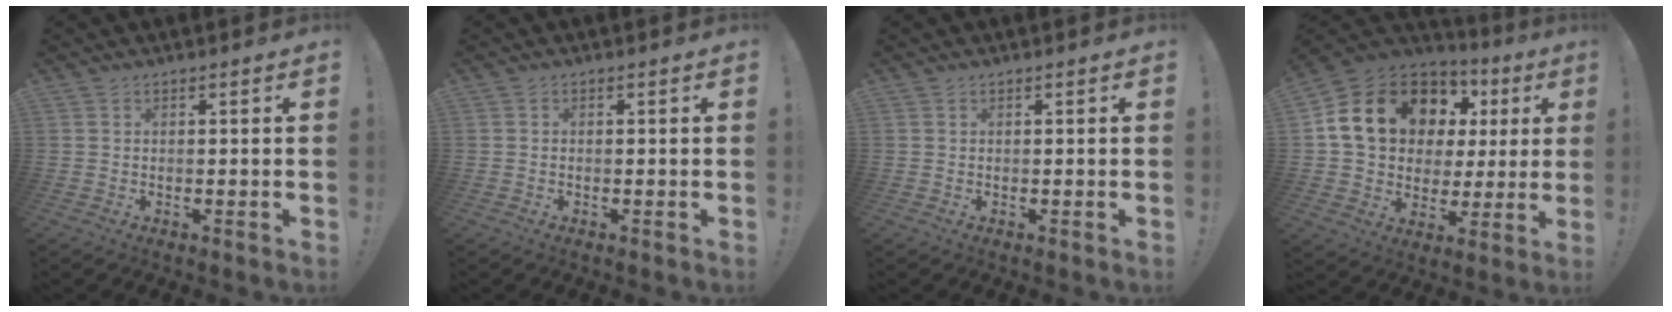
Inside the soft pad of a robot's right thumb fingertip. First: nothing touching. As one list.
[{"total": 0.0}, {"total": 0.0}, {"total": 19.1, "force": [8.0, 13.4, 10.9], "torque": [-0.177, -0.029, 0.168]}]